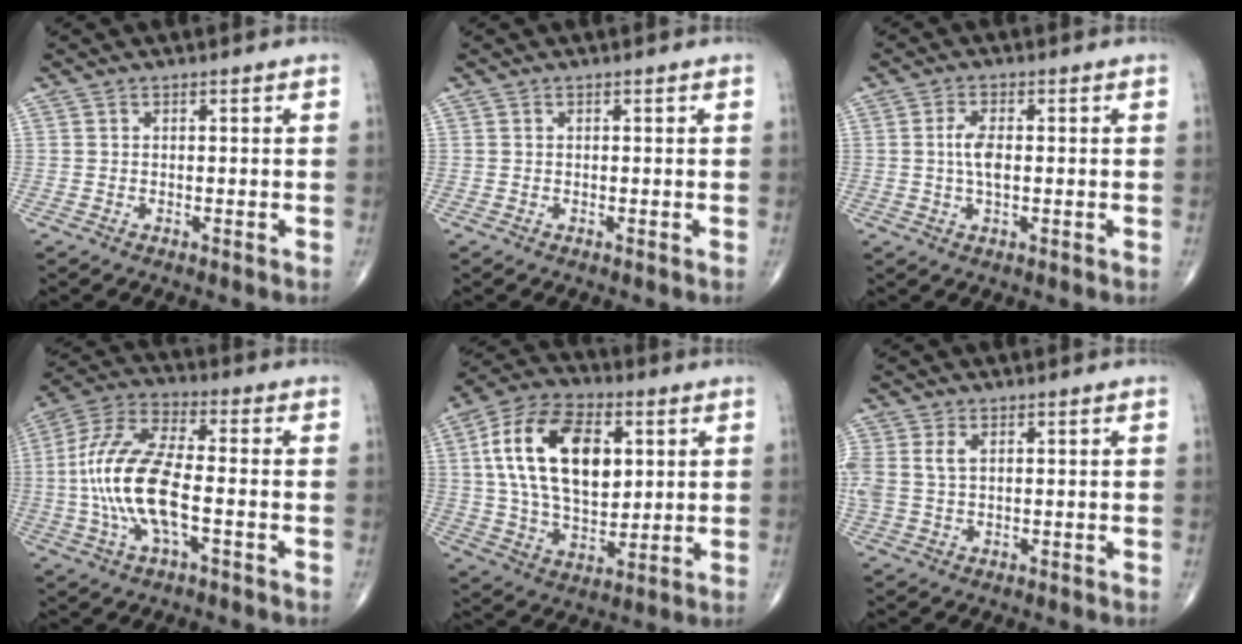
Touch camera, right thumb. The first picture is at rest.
{"total": 0.0}
{"total": 4.2, "force": [0.1, 1.8, 3.8], "torque": [-0.079, 0.000, 0.000]}
{"total": 16.1, "force": [-2.4, 6.1, 14.7], "torque": [-0.317, 0.027, -0.049]}
{"total": 20.4, "force": [4.6, 12.0, 15.9], "torque": [-0.266, 0.000, 0.080]}
{"total": 4.7, "force": [1.4, 2.7, 3.6], "torque": [-0.096, 0.009, 0.034]}